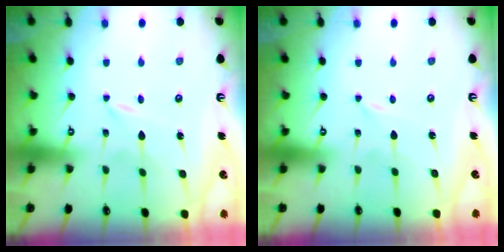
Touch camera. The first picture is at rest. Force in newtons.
{"total": 0.0}